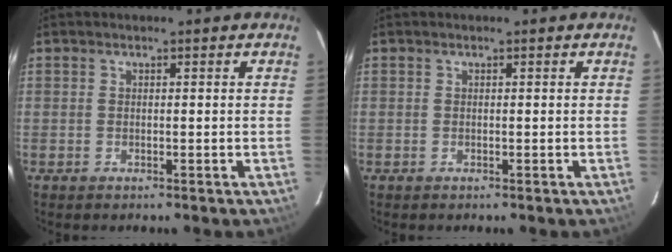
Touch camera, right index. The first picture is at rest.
{"total": 0.0}